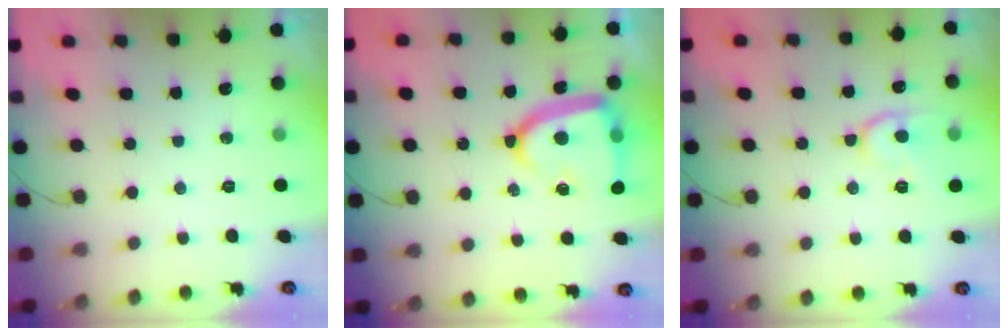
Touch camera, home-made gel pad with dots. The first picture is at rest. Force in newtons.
{"total": 16.1, "press": 16.1, "slide": 0.9}
{"total": 11.8, "press": 11.7, "slide": 1.1}